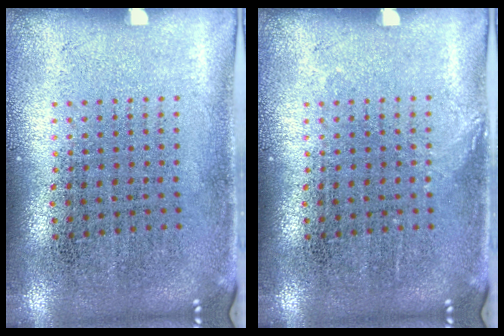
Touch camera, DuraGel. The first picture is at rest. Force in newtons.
{"total": 0.6, "press": 0.5, "slide": 0.1}